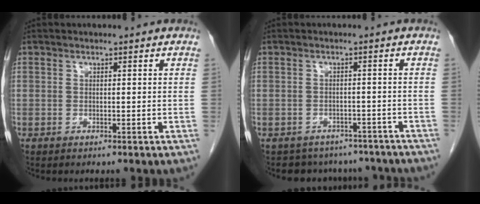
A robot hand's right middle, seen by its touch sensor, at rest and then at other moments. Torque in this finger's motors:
{"motor_torque": [0.02, -0.35, -0.09, 0.00]}